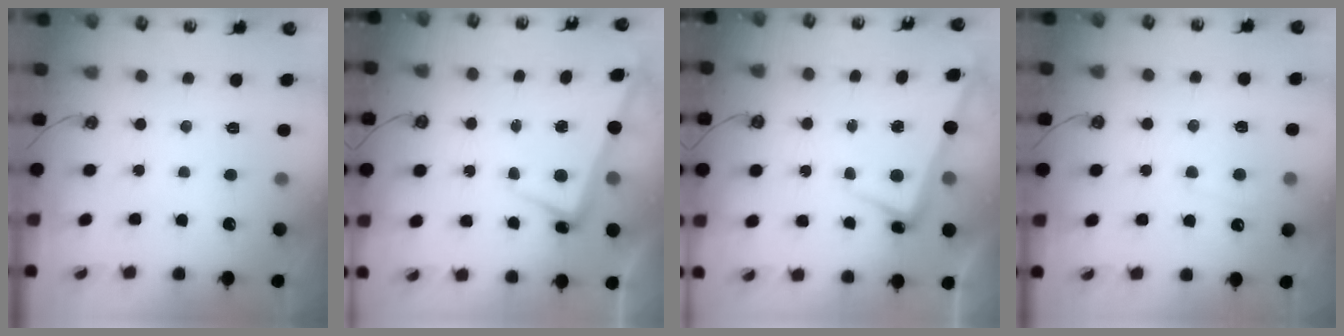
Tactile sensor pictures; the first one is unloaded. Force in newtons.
{"total": 2.2, "press": 2.1, "slide": 0.8}
{"total": 2.2, "press": 2.1, "slide": 0.8}
{"total": 1.3, "press": 1.1, "slide": 0.6}